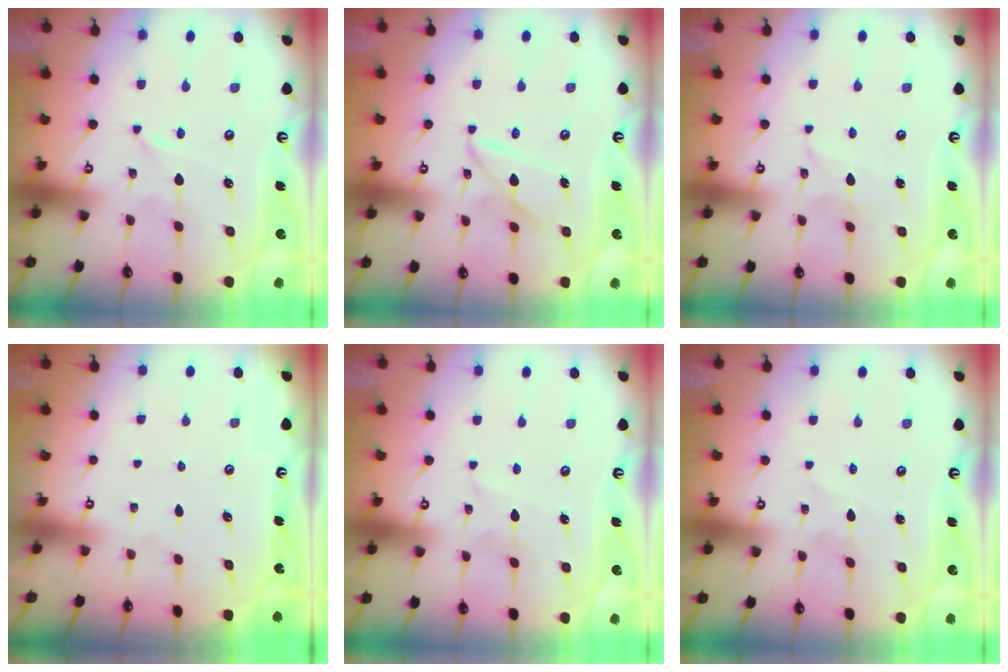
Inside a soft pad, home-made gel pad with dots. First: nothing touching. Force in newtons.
{"total": 8.2, "press": 8.2, "slide": 0.6}
{"total": 2.4, "press": 2.4, "slide": 0.2}
{"total": 0.0}
{"total": 3.7, "press": 3.7, "slide": 0.4}
{"total": 1.4, "press": 1.4, "slide": 0.1}